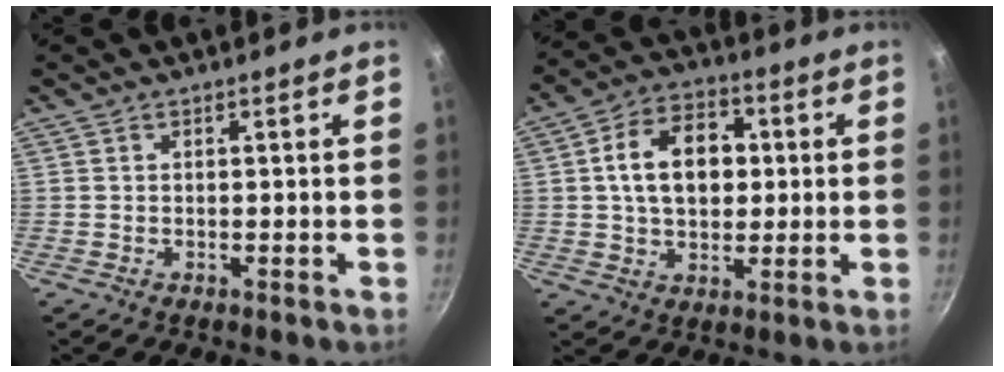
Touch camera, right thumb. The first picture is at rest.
{"total": 13.4, "force": [1.8, 9.3, 9.4], "torque": [-0.124, 0.017, 0.019]}